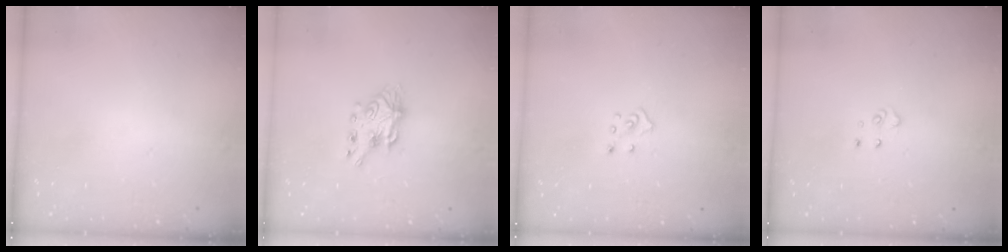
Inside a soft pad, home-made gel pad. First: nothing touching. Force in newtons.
{"total": 6.9, "press": 6.9, "slide": 0.5}
{"total": 2.7, "press": 2.7, "slide": 0.2}
{"total": 4.5, "press": 4.4, "slide": 0.5}